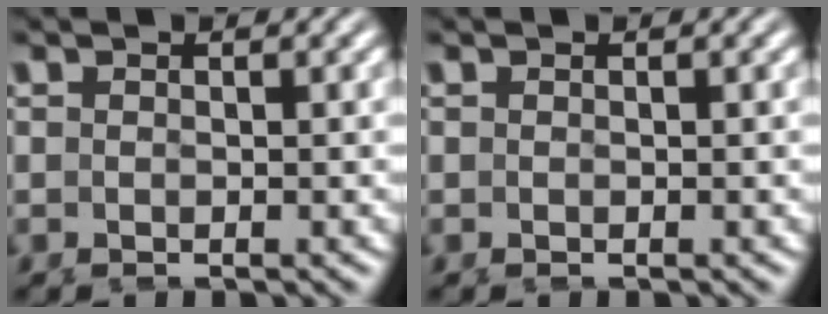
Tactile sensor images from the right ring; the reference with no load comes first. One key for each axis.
{"total": 0.0}